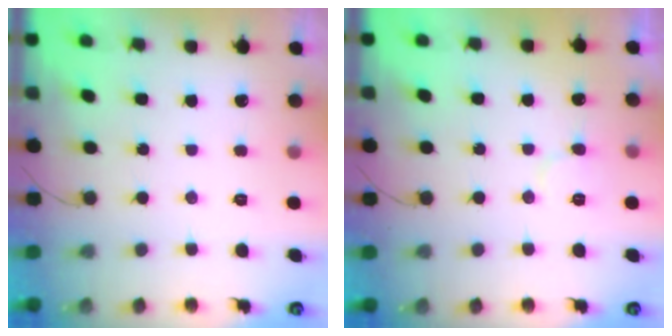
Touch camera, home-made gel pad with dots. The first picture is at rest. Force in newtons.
{"total": 5.7, "press": 5.7, "slide": 0.5}